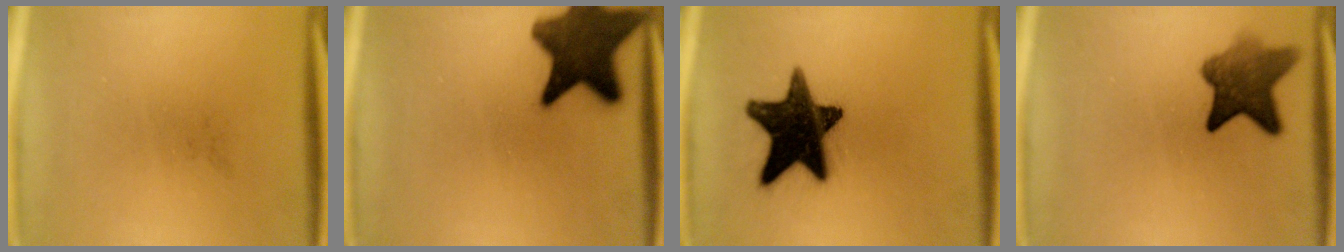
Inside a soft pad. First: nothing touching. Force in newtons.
{"total": 14.0}
{"total": 17.6}
{"total": 7.4}